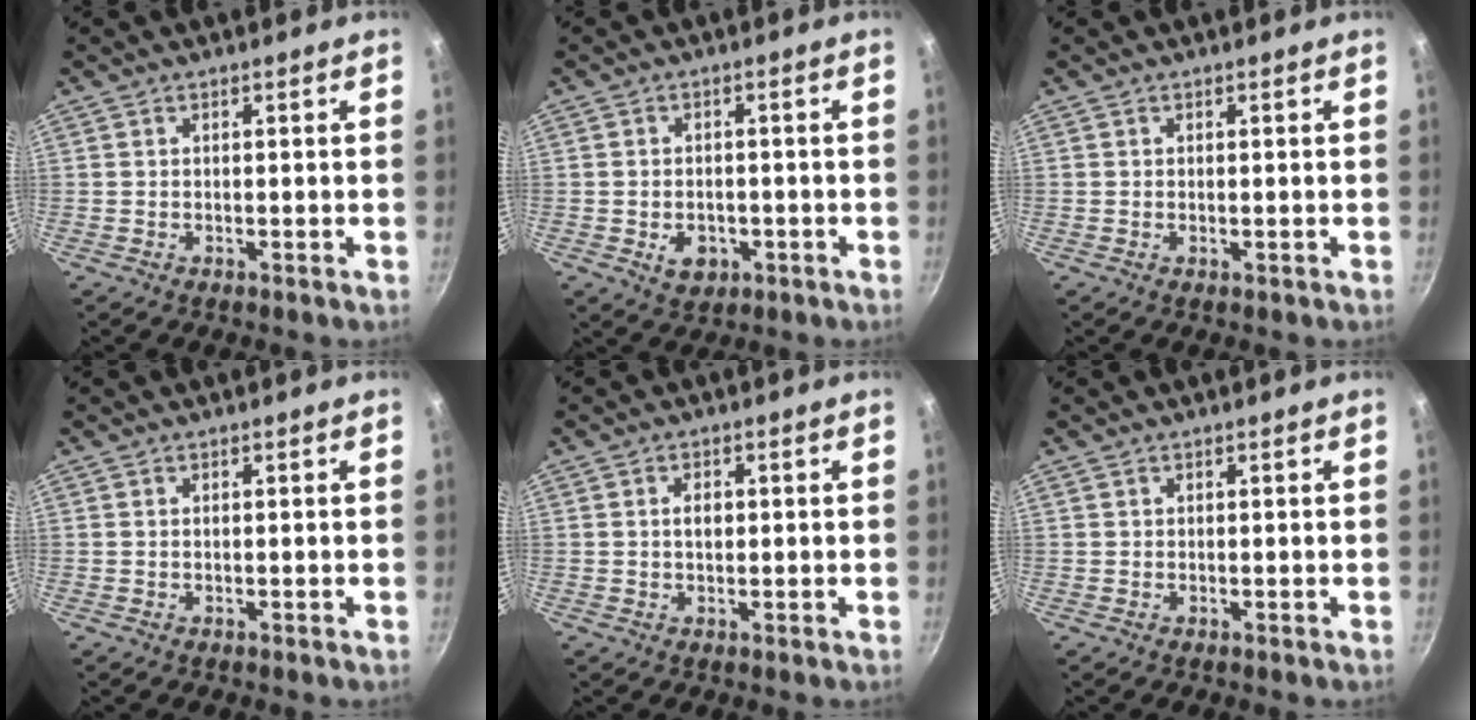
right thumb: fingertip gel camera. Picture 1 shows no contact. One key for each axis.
{"total": 5.0, "fx": -1.6, "fy": 3.7, "fz": 3.0, "tx": -0.034, "ty": 0.009, "tz": -0.015}
{"total": 0.0}
{"total": 0.0}
{"total": 2.4, "fx": 0.2, "fy": 1.6, "fz": 1.8, "tx": -0.022, "ty": 0.004, "tz": 0.003}
{"total": 0.0}